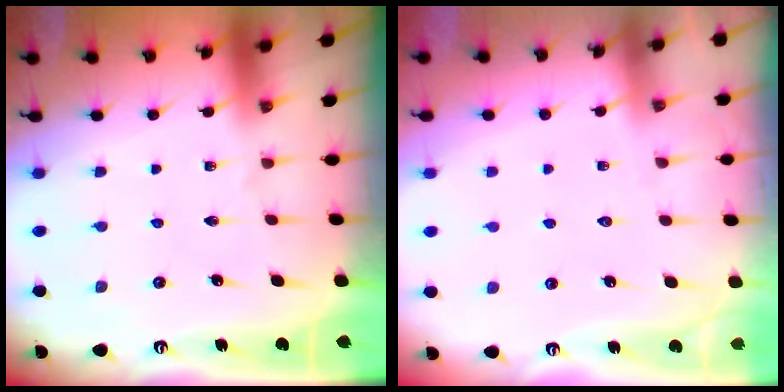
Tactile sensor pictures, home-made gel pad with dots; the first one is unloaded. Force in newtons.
{"total": 4.0, "press": 3.9, "slide": 0.5}